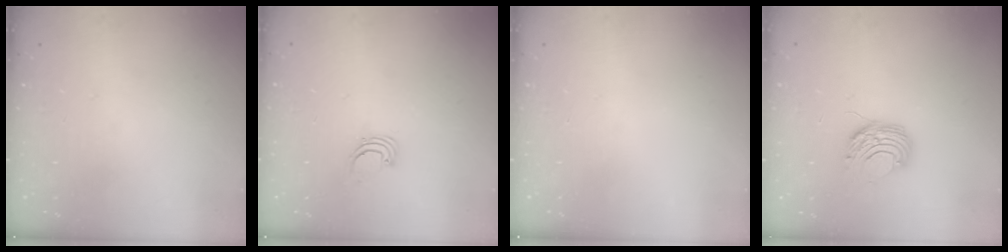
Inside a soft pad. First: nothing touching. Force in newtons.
{"total": 1.9, "press": 1.9, "slide": 0.1}
{"total": 0.0}
{"total": 9.2, "press": 9.1, "slide": 0.8}